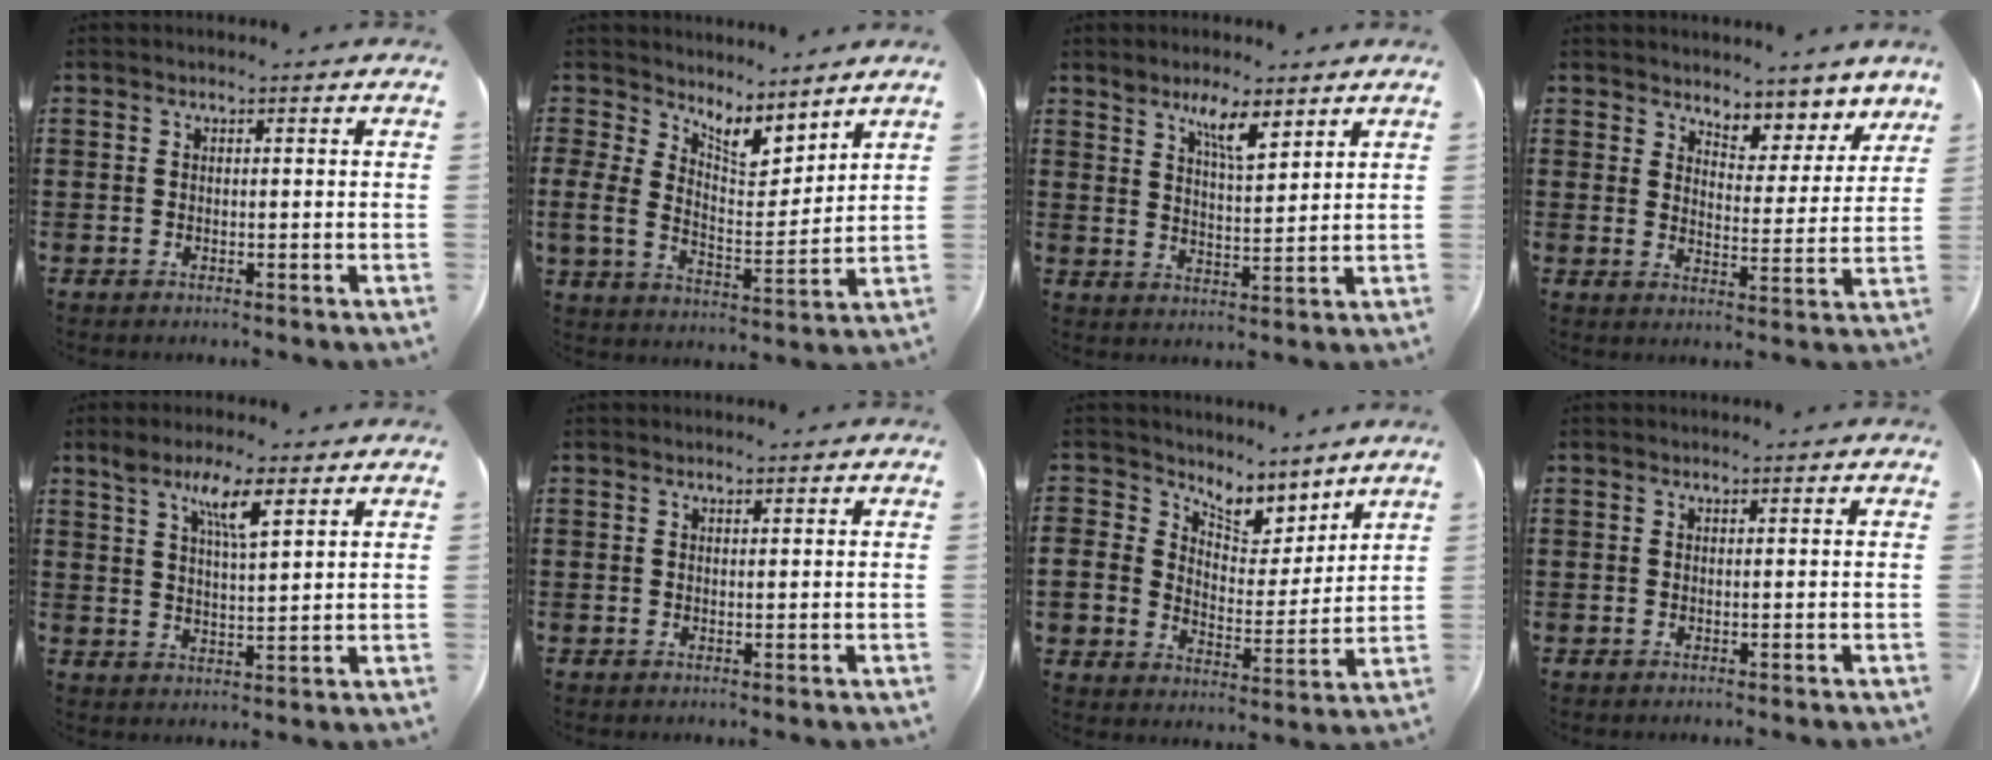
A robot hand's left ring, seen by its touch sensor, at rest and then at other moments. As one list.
[{"total": 6.6, "force": [5.6, 2.3, 2.8], "torque": [-0.067, -0.026, 0.099]}, {"total": 5.3, "force": [4.0, 1.1, 3.3], "torque": [-0.065, -0.005, 0.068]}, {"total": 4.4, "force": [4.4, 0.6, 0.2], "torque": [-0.019, -0.029, 0.074]}, {"total": 5.9, "force": [3.5, 1.1, 4.6], "torque": [-0.093, 0.003, 0.056]}, {"total": 0.0}, {"total": 5.8, "force": [4.4, 3.7, -0.5], "torque": [-0.034, -0.036, 0.079]}, {"total": 0.0}]